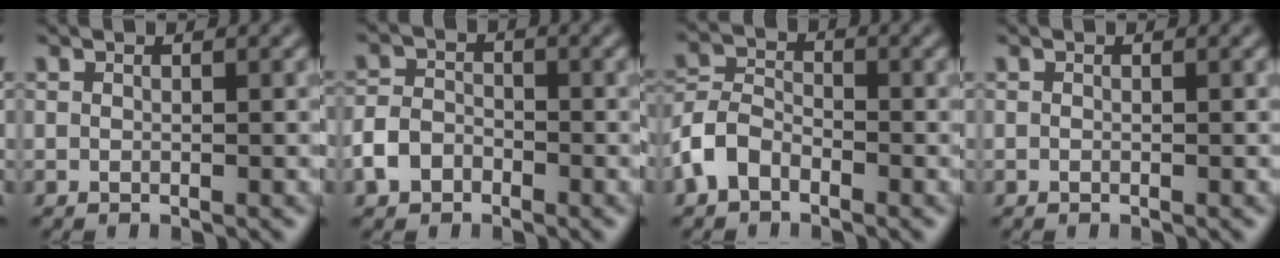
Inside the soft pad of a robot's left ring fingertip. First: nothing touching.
{"total": 2.9, "force": [-1.6, 2.1, 1.1], "torque": [-0.020, 0.003, -0.039]}
{"total": 3.5, "force": [-2.0, 2.2, 1.8], "torque": [-0.038, 0.007, -0.050]}
{"total": 0.0}